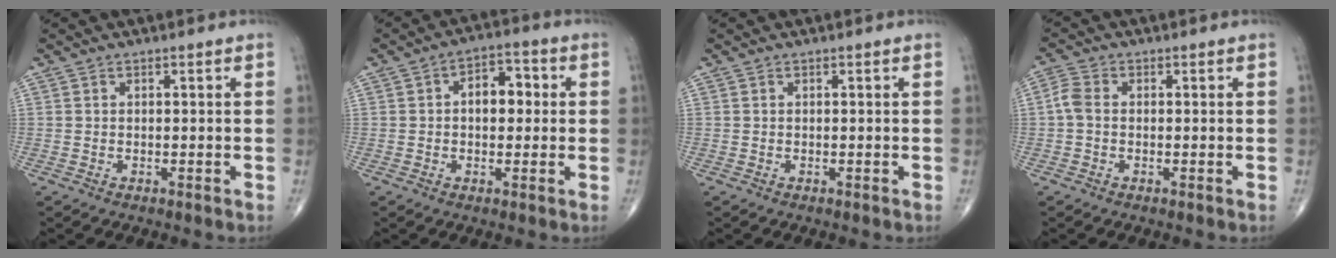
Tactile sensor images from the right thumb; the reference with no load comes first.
{"total": 6.9, "force": [0.6, 4.4, 5.3], "torque": [-0.052, 0.017, 0.000]}
{"total": 0.0}
{"total": 3.0, "force": [-0.2, 2.1, 2.2], "torque": [-0.048, 0.006, -0.014]}